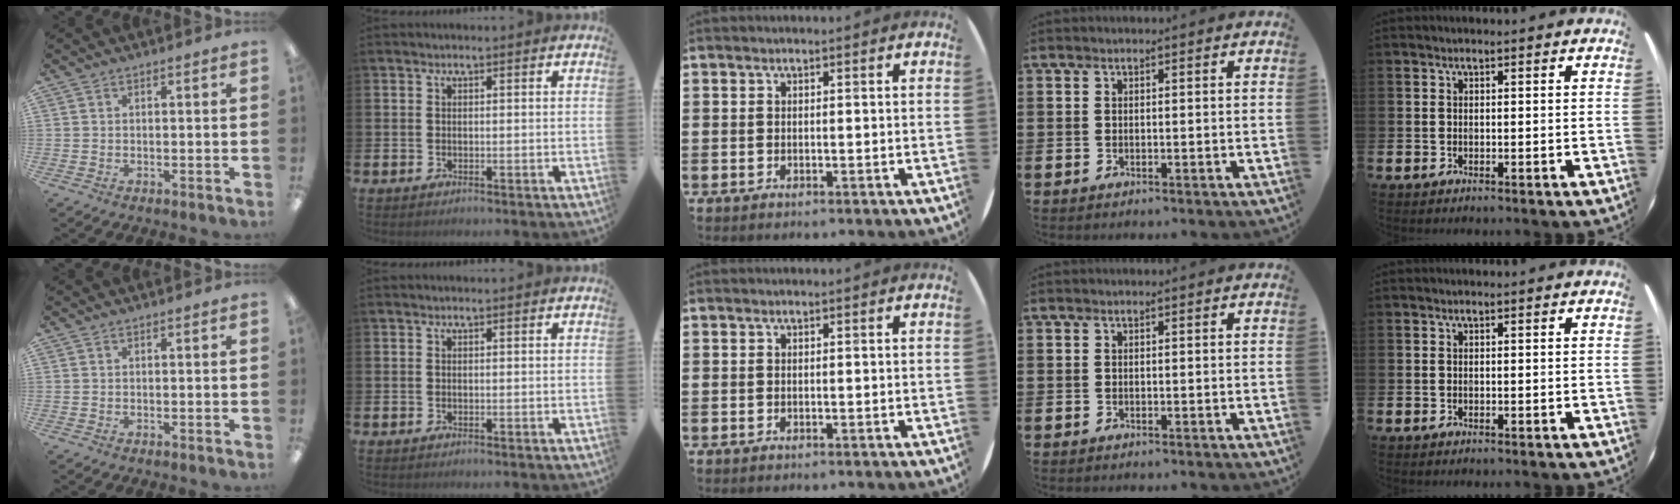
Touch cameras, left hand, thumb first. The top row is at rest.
{}